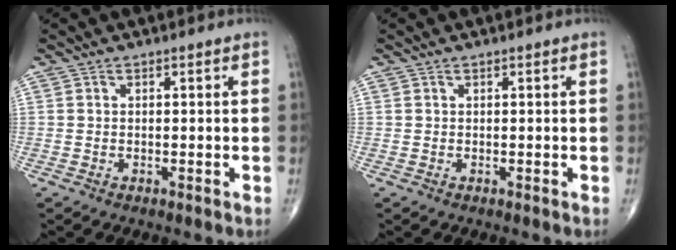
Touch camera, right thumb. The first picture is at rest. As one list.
[{"total": 0.0}]